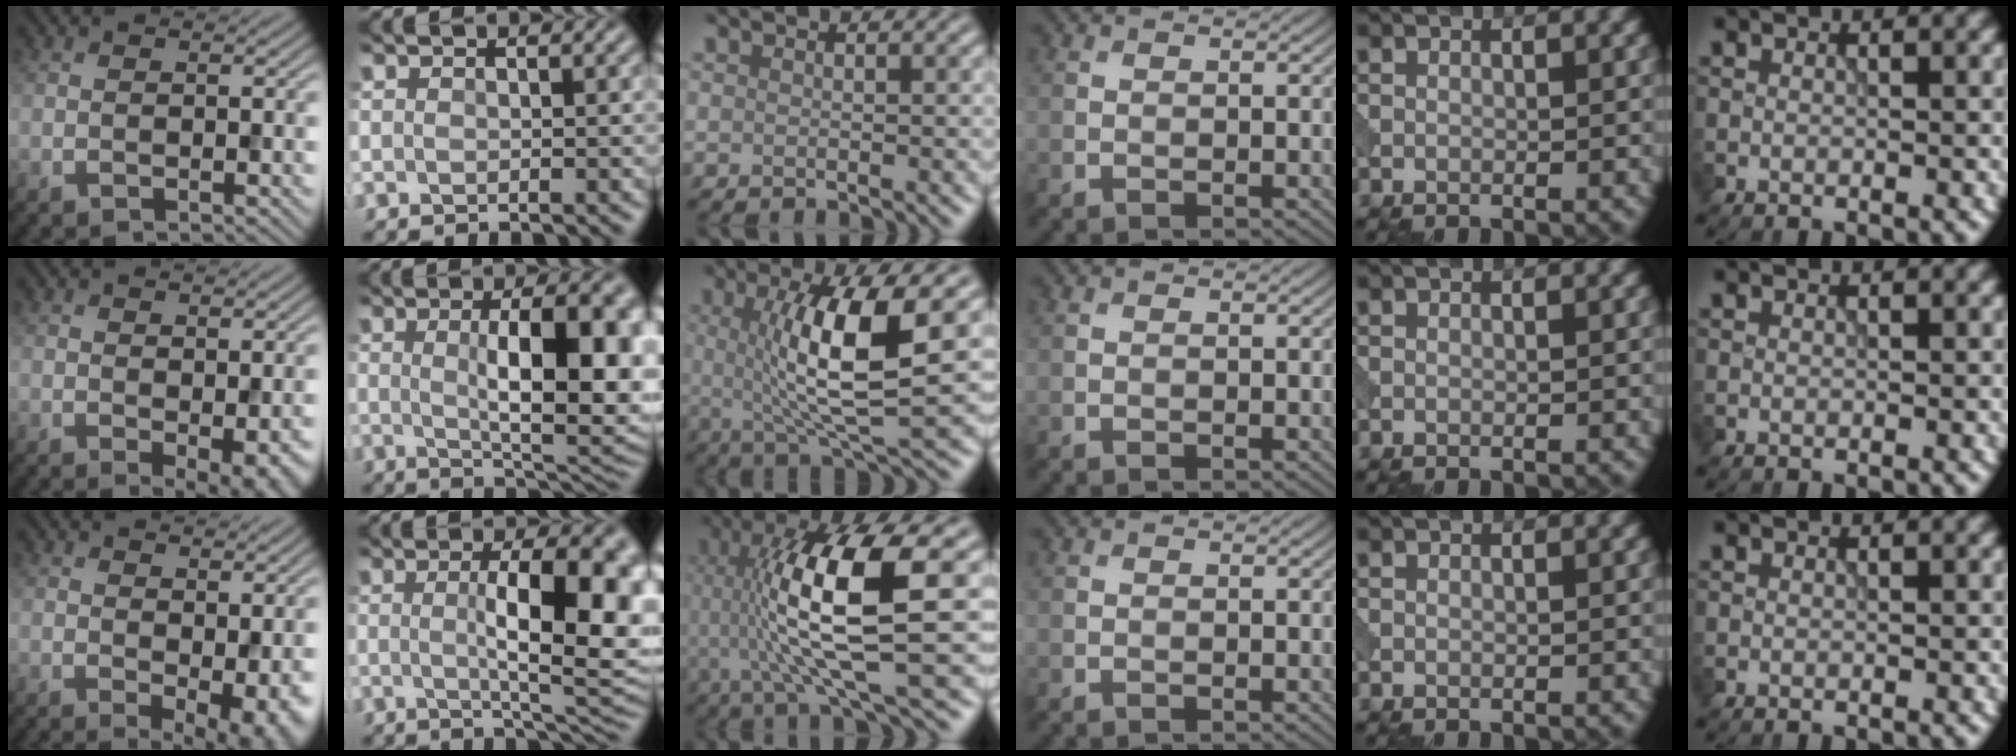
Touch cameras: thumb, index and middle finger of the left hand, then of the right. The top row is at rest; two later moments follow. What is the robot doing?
{"motion": "pour", "object": "beaker"}